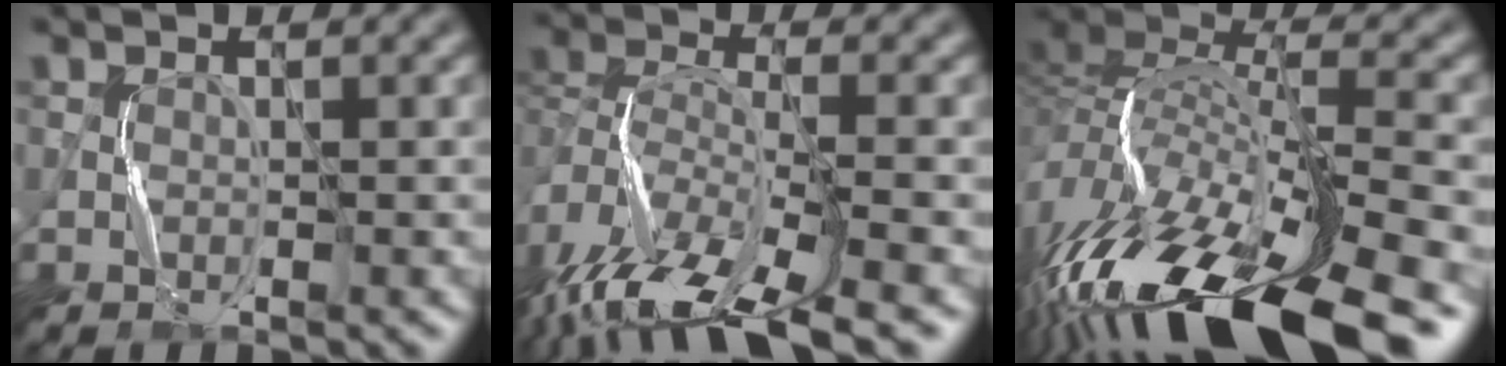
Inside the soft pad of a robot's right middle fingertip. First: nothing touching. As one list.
[{"total": 13.6, "force": [-9.6, 4.3, 8.6], "torque": [-0.176, -0.015, -0.148]}, {"total": 17.0, "force": [-9.0, 5.9, 13.1], "torque": [-0.267, -0.001, -0.157]}]